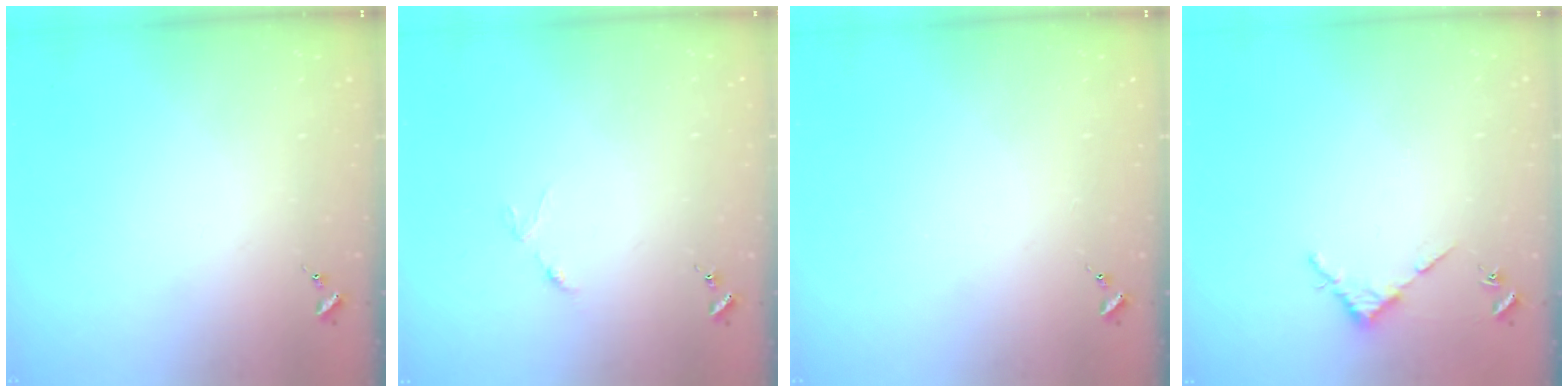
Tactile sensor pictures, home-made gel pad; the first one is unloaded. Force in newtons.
{"total": 3.1, "press": 3.0, "slide": 0.4}
{"total": 0.0}
{"total": 3.1, "press": 3.1, "slide": 0.3}